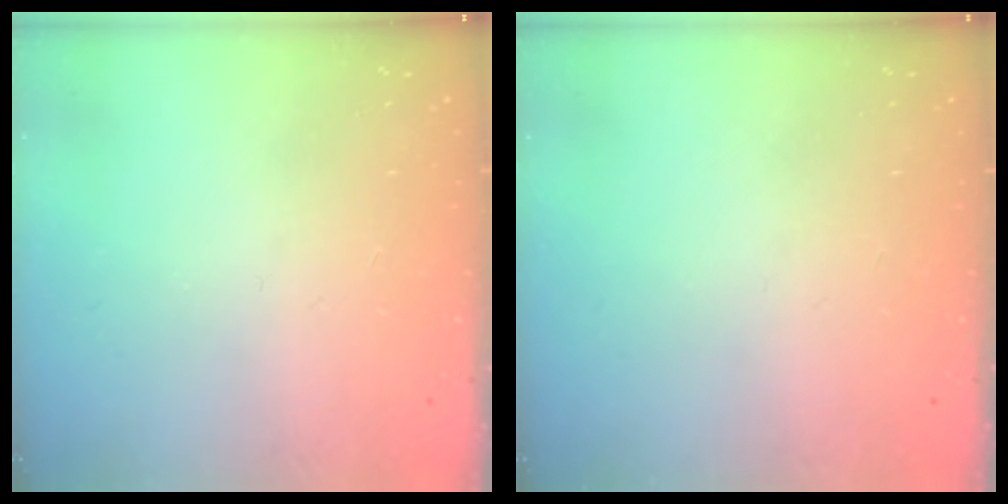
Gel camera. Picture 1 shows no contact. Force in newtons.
{"total": 0.0}